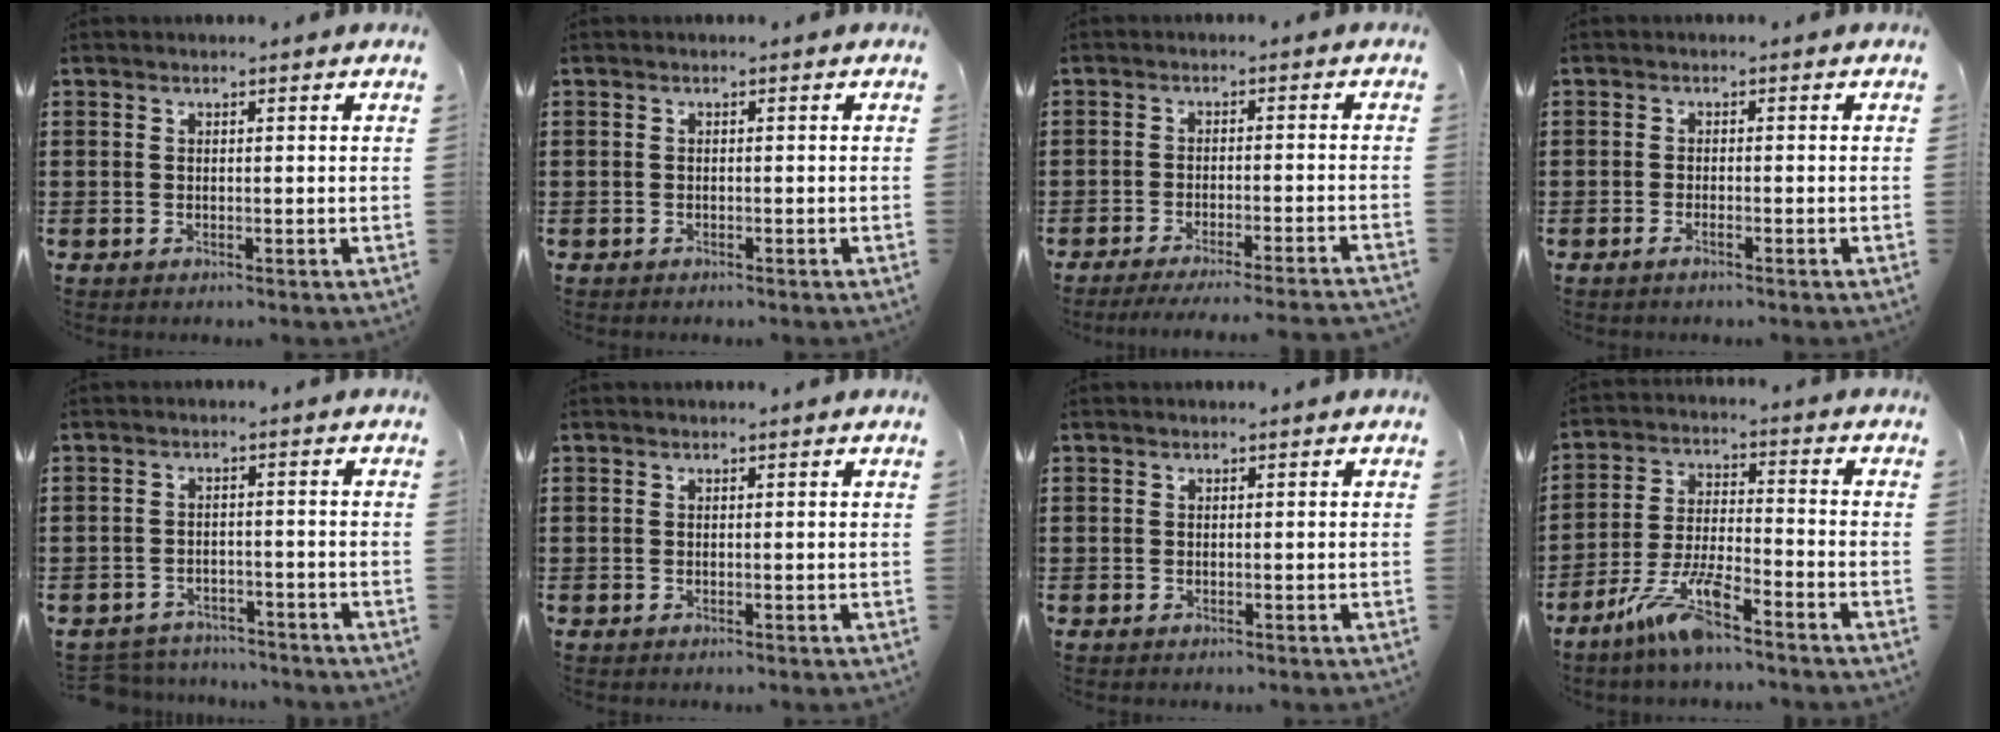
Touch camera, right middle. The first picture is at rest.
{"total": 0.6, "force": [-0.5, 0.3, 0.0], "torque": [0.000, 0.002, -0.012]}
{"total": 3.5, "force": [-3.2, -0.3, 1.2], "torque": [-0.019, -0.006, -0.064]}
{"total": 1.0, "force": [-0.7, 0.1, 0.7], "torque": [-0.014, -0.004, -0.012]}
{"total": 3.5, "force": [-3.4, 0.7, -0.2], "torque": [-0.003, -0.001, -0.075]}
{"total": 0.0}
{"total": 0.0}
{"total": 9.1, "force": [-6.4, 1.5, 6.2], "torque": [-0.143, -0.008, -0.126]}